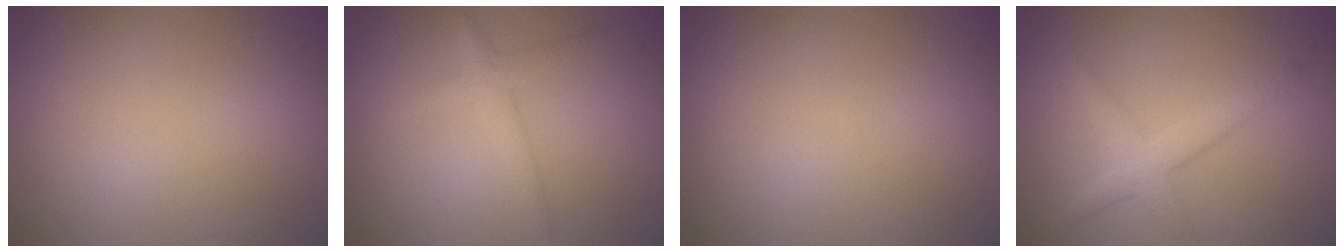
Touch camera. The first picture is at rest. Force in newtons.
{"total": 2.0, "press": 2.0, "slide": 0.1}
{"total": 0.0}
{"total": 2.2, "press": 2.2, "slide": 0.2}